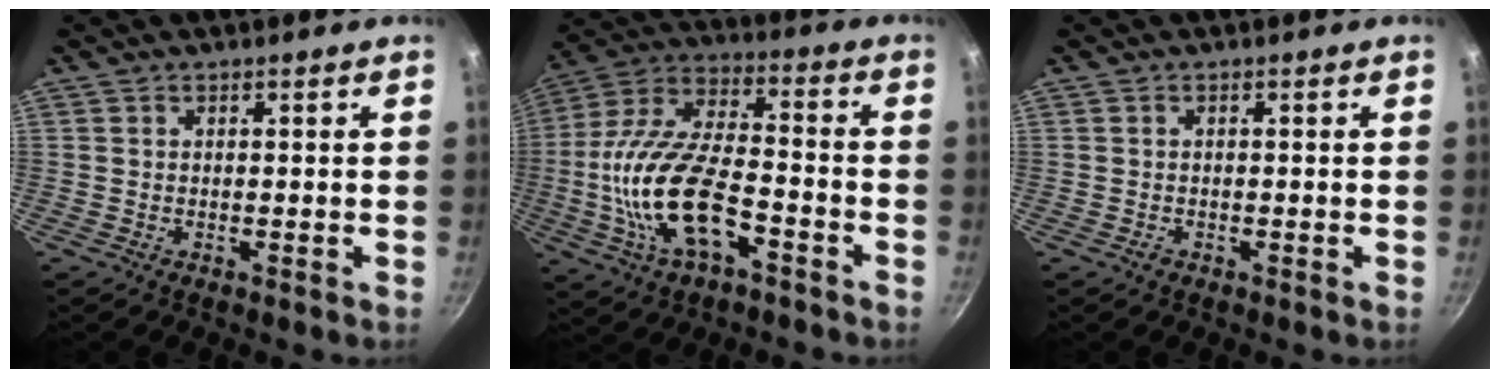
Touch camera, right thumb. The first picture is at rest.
{"total": 19.2, "force": [-6.0, 9.0, 15.9], "torque": [-0.302, 0.035, -0.121]}
{"total": 0.8, "force": [-0.5, 0.6, 0.3], "torque": [-0.005, 0.002, -0.007]}